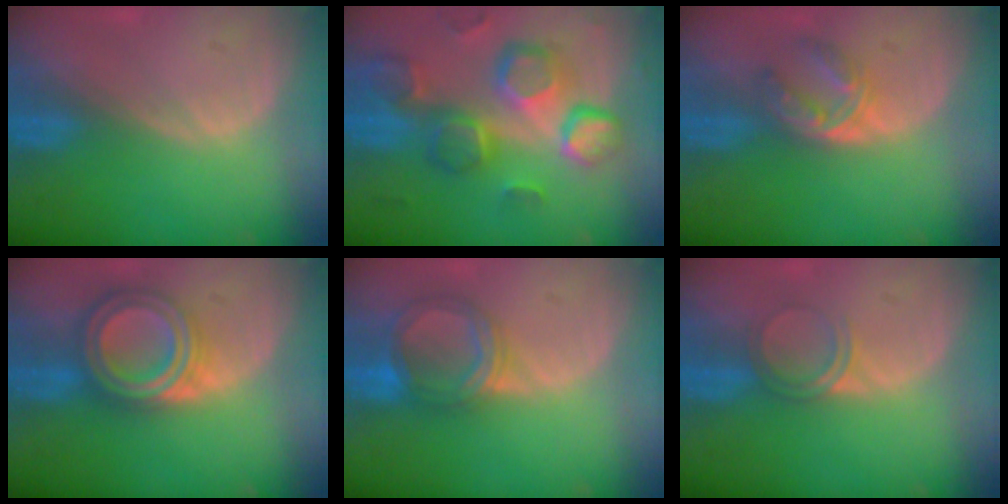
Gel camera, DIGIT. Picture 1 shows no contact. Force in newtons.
{"total": 12.9, "press": 11.3, "slide": 6.3}
{"total": 5.9, "press": 4.8, "slide": 3.4}
{"total": 7.9, "press": 7.9, "slide": 0.5}
{"total": 6.2, "press": 6.1, "slide": 1.2}
{"total": 3.2, "press": 2.9, "slide": 1.2}